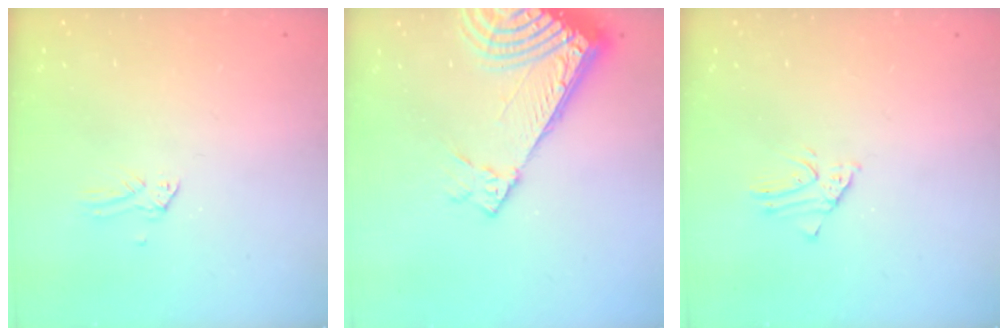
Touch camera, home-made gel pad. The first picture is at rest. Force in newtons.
{"total": 10.5, "press": 10.4, "slide": 1.4}
{"total": 1.5, "press": 1.5, "slide": 0.1}